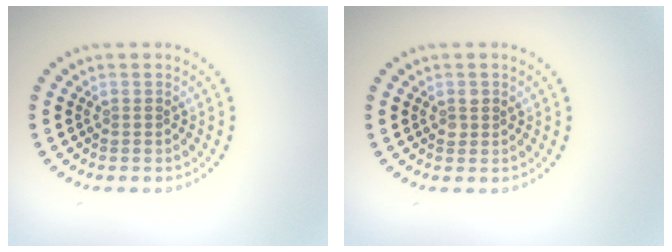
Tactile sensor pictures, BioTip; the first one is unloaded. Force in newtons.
{"total": 0.9, "press": 0.9, "slide": 0.3}